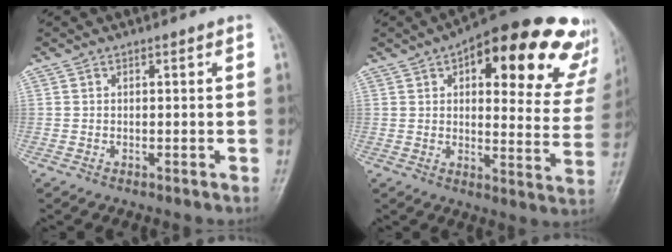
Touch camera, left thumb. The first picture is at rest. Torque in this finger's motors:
{"motor_torque": [1.15, 1.17, 1.64, -1.13, 0.12]}